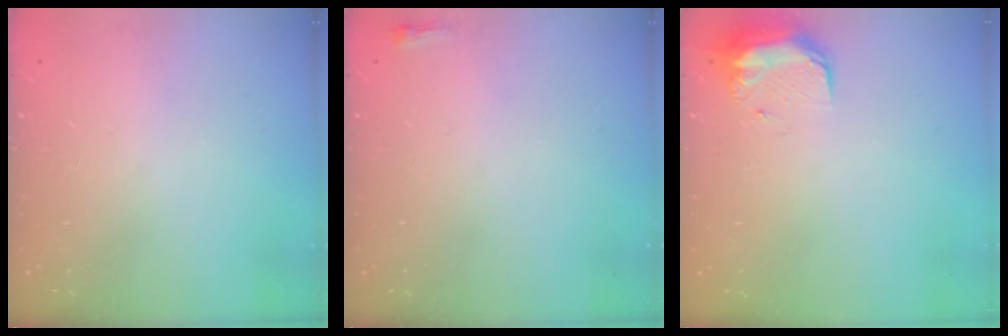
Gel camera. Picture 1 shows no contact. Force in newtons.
{"total": 2.2, "press": 2.2, "slide": 0.6}
{"total": 9.3, "press": 9.3, "slide": 0.7}